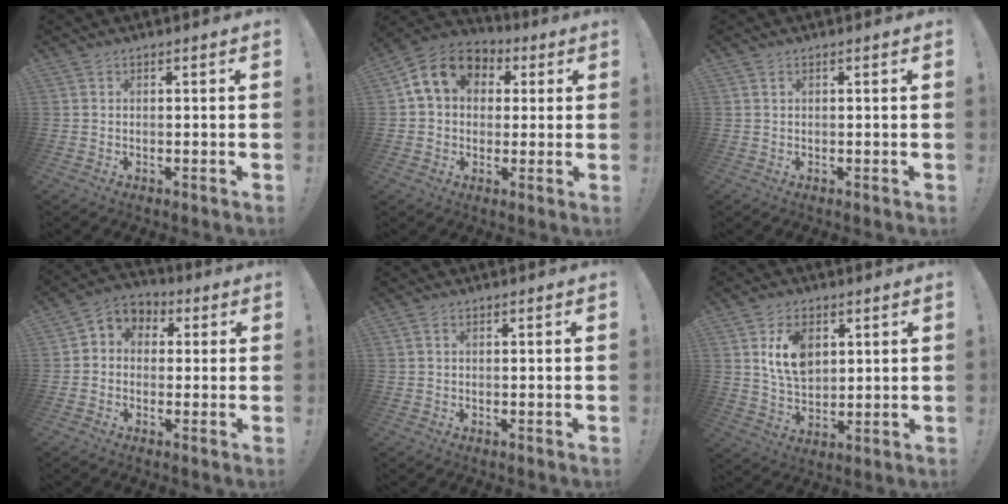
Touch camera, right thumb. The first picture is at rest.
{"total": 12.7, "force": [3.8, 10.1, 6.7], "torque": [-0.092, -0.003, 0.075]}
{"total": 0.0}
{"total": 5.5, "force": [-0.6, 5.2, 1.9], "torque": [-0.019, 0.006, -0.006]}
{"total": 0.6, "force": [0.1, 0.4, 0.5], "torque": [-0.012, 0.003, 0.002]}
{"total": 11.1, "force": [4.0, 7.6, 7.1], "torque": [-0.111, -0.009, 0.074]}